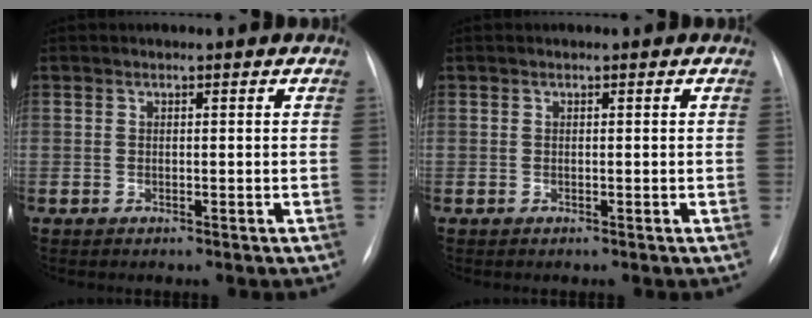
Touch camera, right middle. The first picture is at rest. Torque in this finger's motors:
{"motor_torque": [-0.12, -0.11, 0.00, 0.00]}